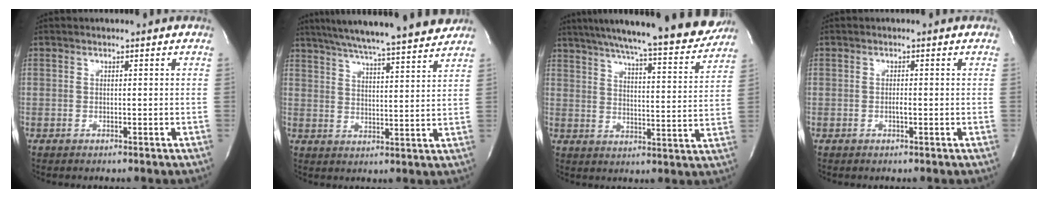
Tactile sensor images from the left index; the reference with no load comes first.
{"total": 19.5, "force": [17.5, 0.3, 8.7], "torque": [-0.149, 0.001, 0.243]}
{"total": 22.1, "force": [19.8, 1.4, 9.6], "torque": [-0.152, -0.031, 0.259]}
{"total": 0.8, "force": [-0.2, 0.1, 0.8], "torque": [-0.018, -0.001, -0.004]}